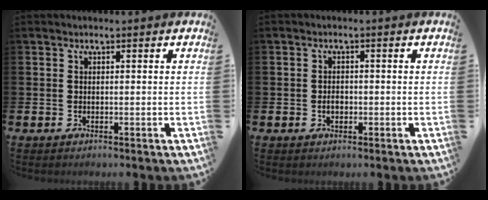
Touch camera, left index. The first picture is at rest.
{"total": 1.6, "force": [-0.4, 1.2, 1.1], "torque": [-0.008, 0.001, -0.012]}